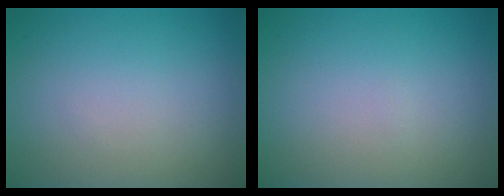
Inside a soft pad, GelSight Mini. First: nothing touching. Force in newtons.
{"total": 0.0}